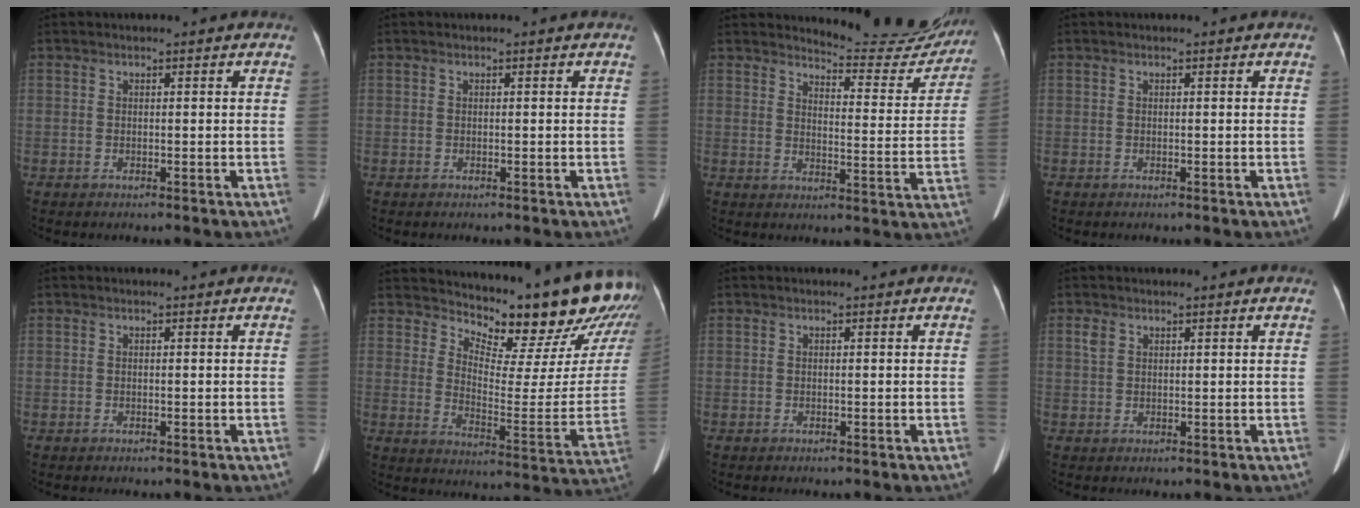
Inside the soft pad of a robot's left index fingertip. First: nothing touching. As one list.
[{"total": 0.0}, {"total": 13.1, "force": [12.8, 2.0, 1.8], "torque": [-0.008, -0.078, 0.137]}, {"total": 0.0}, {"total": 0.0}, {"total": 21.3, "force": [19.7, 3.2, 7.3], "torque": [-0.100, -0.135, 0.235]}, {"total": 0.0}, {"total": 1.5, "force": [0.9, 0.9, 0.8], "torque": [-0.023, -0.004, 0.018]}]